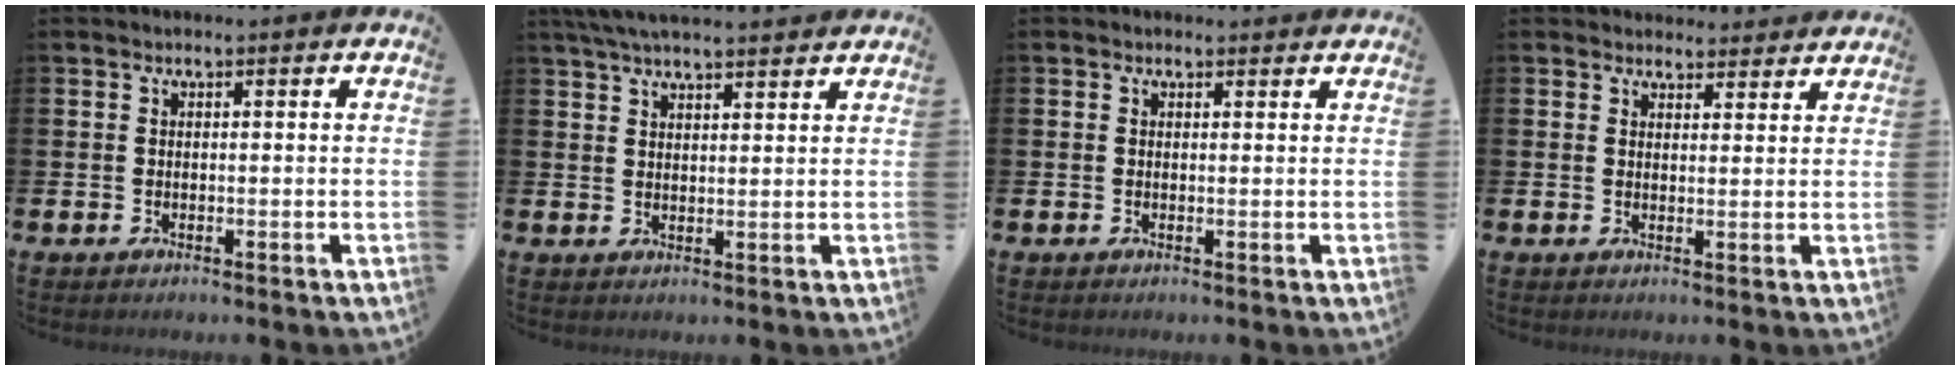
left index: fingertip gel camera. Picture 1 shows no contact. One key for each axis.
{"total": 5.0, "fx": 4.6, "fy": 0.6, "fz": 1.9, "tx": -0.043, "ty": -0.012, "tz": 0.084}
{"total": 0.5, "fx": 0.4, "fy": 0.3, "fz": 0.1, "tx": 0.005, "ty": 0.002, "tz": 0.005}
{"total": 2.9, "fx": 2.8, "fy": 0.8, "fz": -0.2, "tx": 0.005, "ty": -0.015, "tz": 0.049}